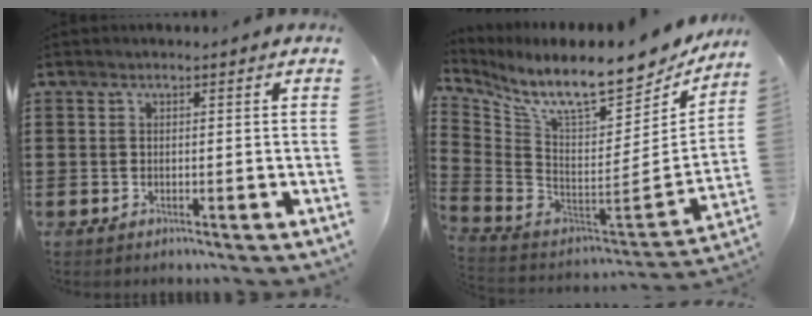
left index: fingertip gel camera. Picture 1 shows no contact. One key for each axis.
{"total": 11.1, "fx": 9.1, "fy": 1.7, "fz": 6.2, "tx": -0.143, "ty": -0.082, "tz": 0.155}